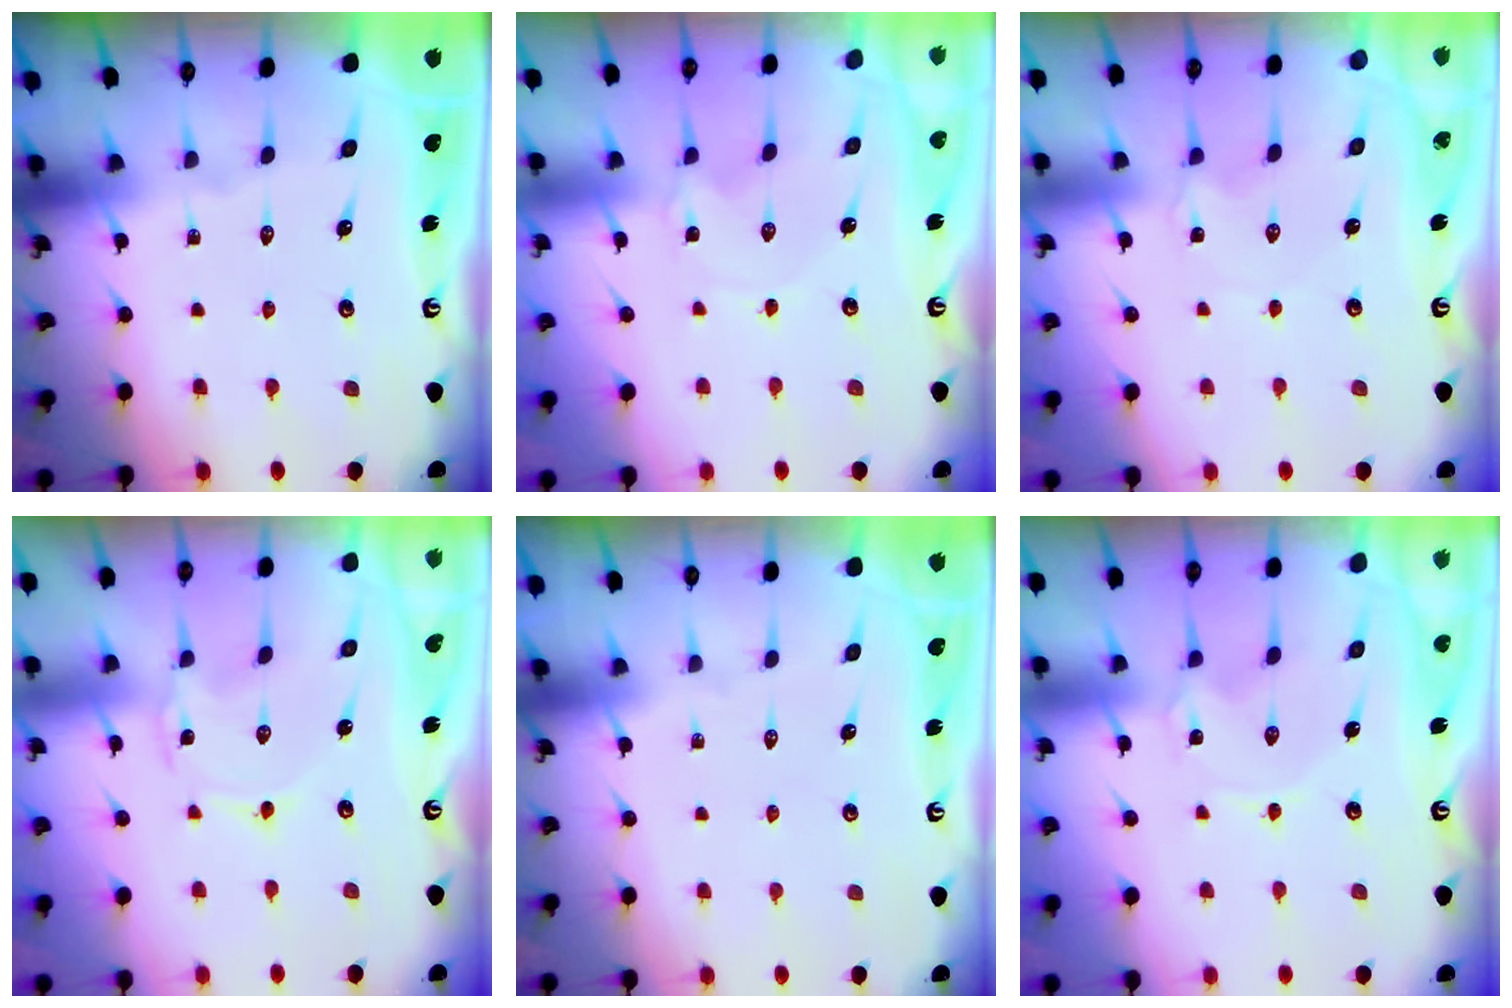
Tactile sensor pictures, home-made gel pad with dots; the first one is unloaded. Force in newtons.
{"total": 0.0}
{"total": 2.6, "press": 2.6, "slide": 0.5}
{"total": 0.0}
{"total": 0.0}
{"total": 0.0}